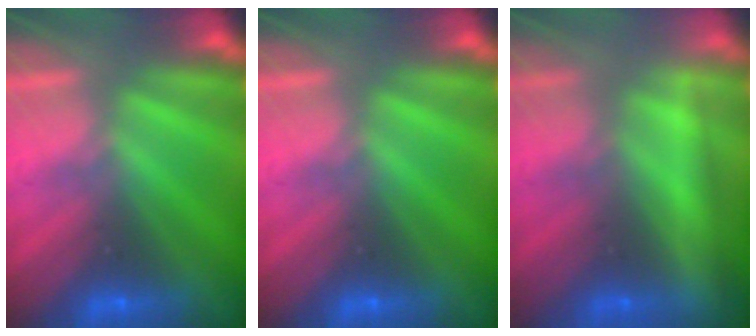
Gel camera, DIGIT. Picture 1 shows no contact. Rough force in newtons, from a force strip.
{"total": 0.0}
{"total": 2.3}